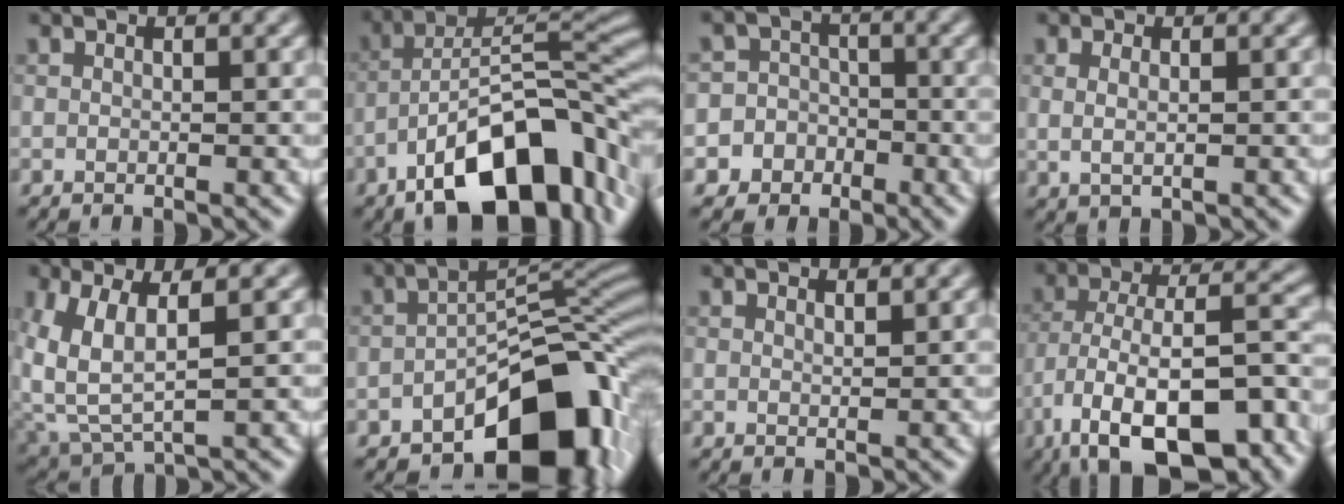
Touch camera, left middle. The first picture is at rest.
{"total": 13.4, "force": [-6.7, 5.8, 10.1], "torque": [-0.148, 0.002, -0.122]}
{"total": 6.5, "force": [-3.0, 5.8, 0.1], "torque": [0.013, 0.003, -0.070]}
{"total": 1.5, "force": [0.4, 0.6, 1.2], "torque": [-0.024, -0.005, 0.011]}
{"total": 5.3, "force": [1.4, 2.6, 4.4], "torque": [-0.117, -0.012, 0.037]}
{"total": 12.0, "force": [-6.3, 5.9, 8.3], "torque": [-0.098, -0.002, -0.106]}
{"total": 0.7, "force": [0.6, 0.1, 0.2], "torque": [-0.002, -0.001, 0.011]}
{"total": 14.5, "force": [-7.6, 6.0, 10.7], "torque": [-0.191, 0.000, -0.123]}